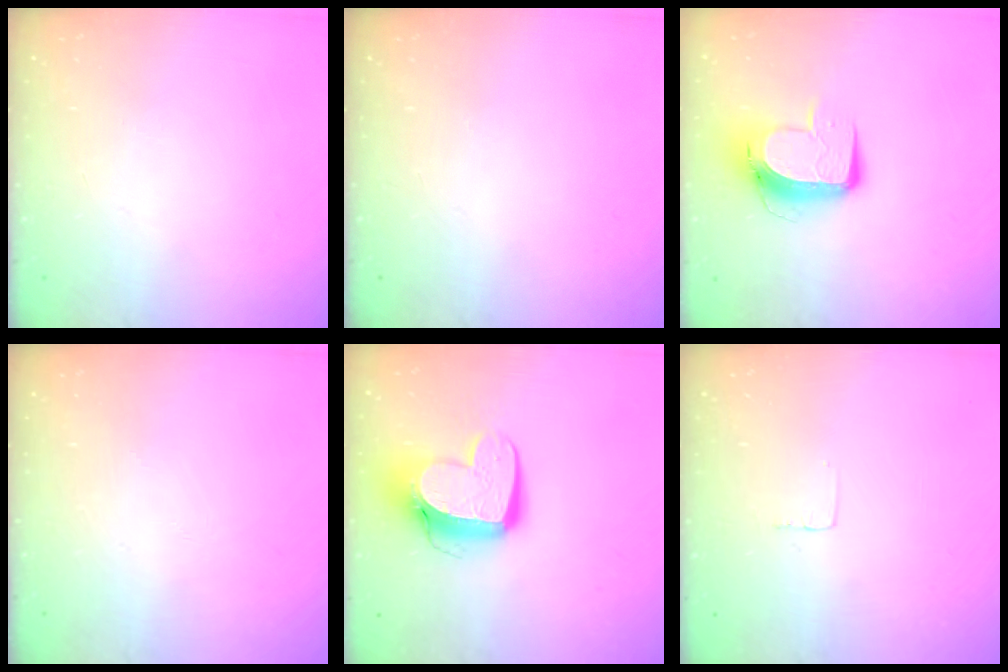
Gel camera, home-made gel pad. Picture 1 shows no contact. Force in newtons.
{"total": 0.0}
{"total": 10.4, "press": 10.4, "slide": 1.1}
{"total": 0.0}
{"total": 12.4, "press": 12.3, "slide": 1.2}
{"total": 2.4, "press": 2.4, "slide": 0.1}